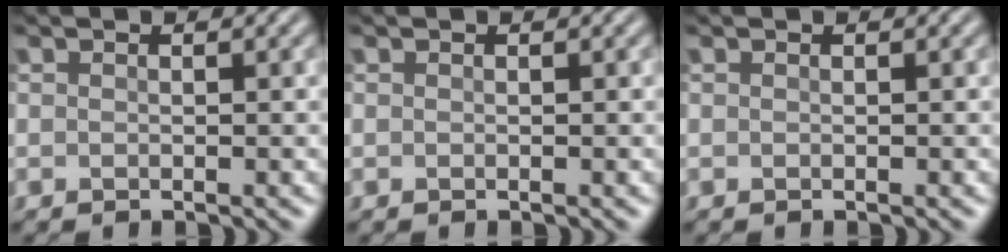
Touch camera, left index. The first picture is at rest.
{"total": 0.0}
{"total": 0.0}